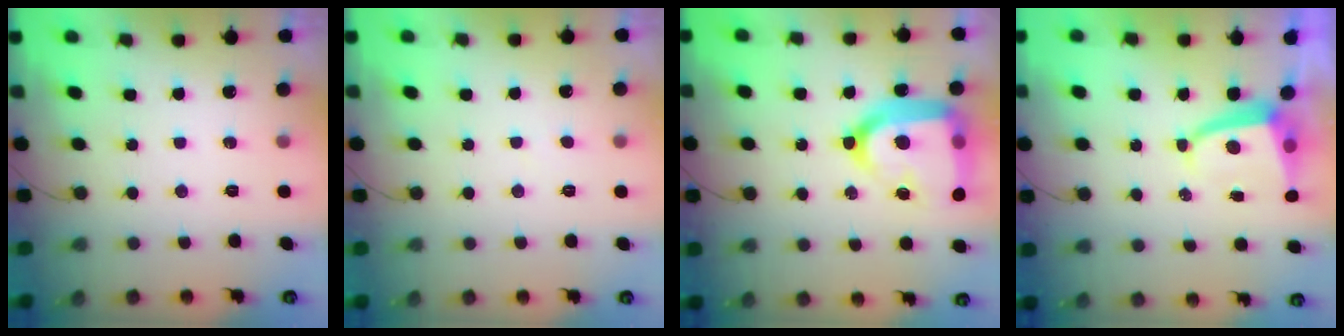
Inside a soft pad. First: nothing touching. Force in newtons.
{"total": 2.6, "press": 2.6, "slide": 0.1}
{"total": 24.5, "press": 24.4, "slide": 2.1}
{"total": 4.9, "press": 4.8, "slide": 0.5}